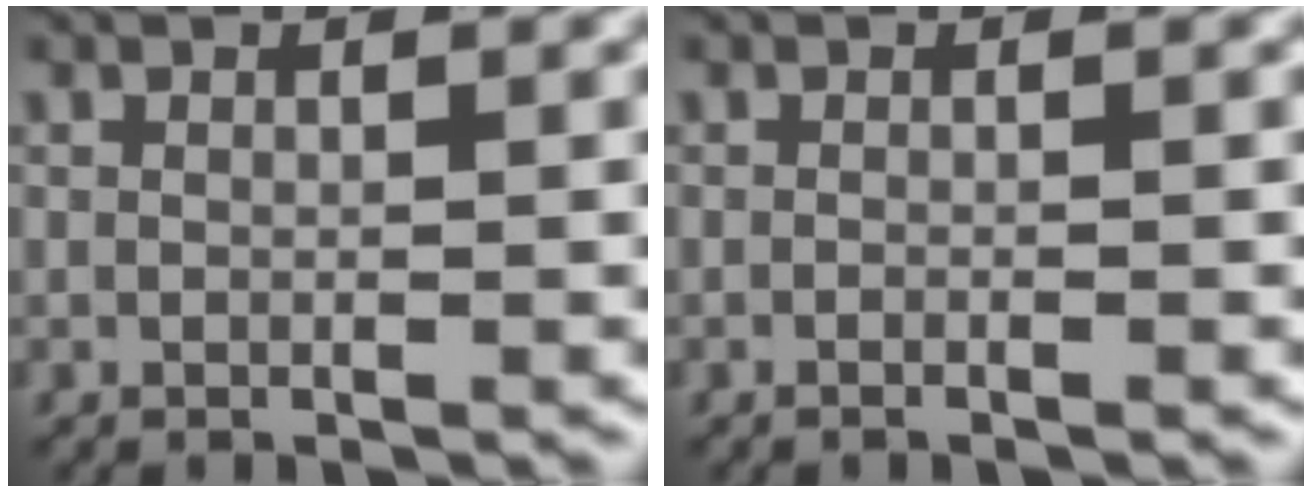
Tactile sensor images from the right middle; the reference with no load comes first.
{"total": 0.7, "force": [-0.7, 0.2, 0.3], "torque": [-0.007, 0.004, -0.016]}